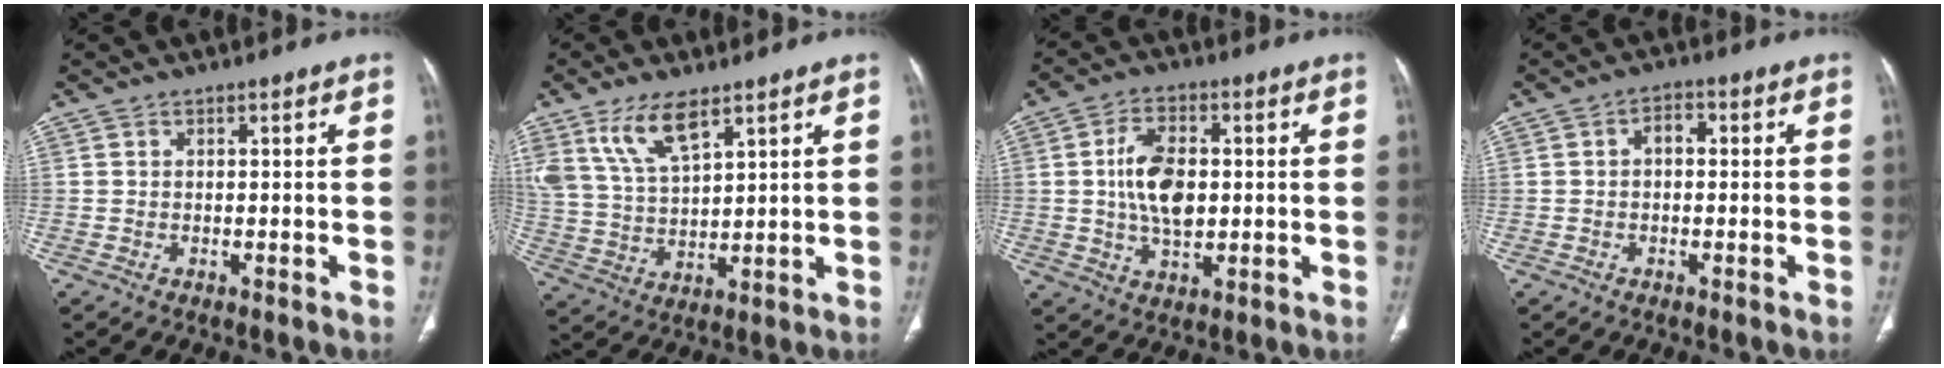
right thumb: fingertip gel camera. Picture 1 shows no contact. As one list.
[{"total": 10.3, "force": [6.4, 4.0, 7.0], "torque": [-0.137, -0.023, 0.139]}, {"total": 10.0, "force": [0.6, 5.8, 8.1], "torque": [-0.138, 0.002, 0.015]}, {"total": 2.8, "force": [0.1, 1.8, 2.1], "torque": [-0.025, 0.012, -0.005]}]